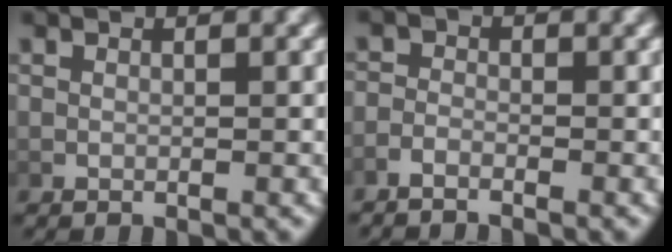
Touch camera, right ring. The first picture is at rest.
{"total": 2.2, "force": [-2.2, 0.5, 0.2], "torque": [-0.003, -0.009, -0.039]}